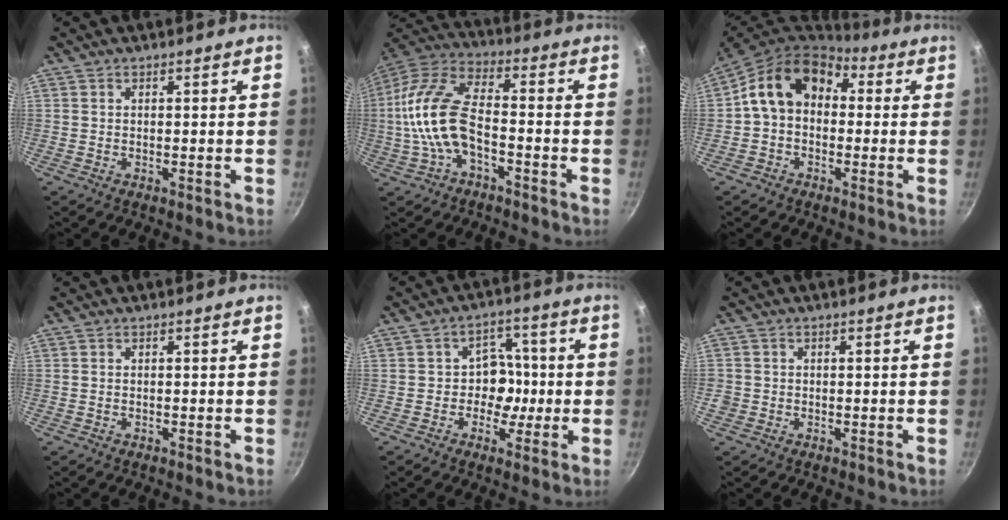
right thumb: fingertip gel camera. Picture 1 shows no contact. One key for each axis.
{"total": 15.0, "fx": -3.4, "fy": 7.5, "fz": 12.5, "tx": -0.243, "ty": 0.040, "tz": -0.080}
{"total": 13.7, "fx": 0.9, "fy": 10.9, "fz": 8.2, "tx": -0.114, "ty": 0.051, "tz": -0.006}
{"total": 0.0}
{"total": 7.4, "fx": -1.1, "fy": 6.3, "fz": 3.7, "tx": 0.004, "ty": 0.016, "tz": -0.024}
{"total": 1.6, "fx": -0.5, "fy": 1.5, "fz": 0.3, "tx": -0.003, "ty": 0.003, "tz": -0.008}